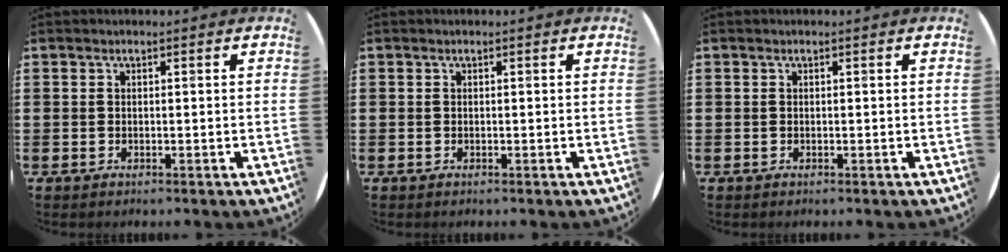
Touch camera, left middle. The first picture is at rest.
{"total": 0.0}
{"total": 0.0}